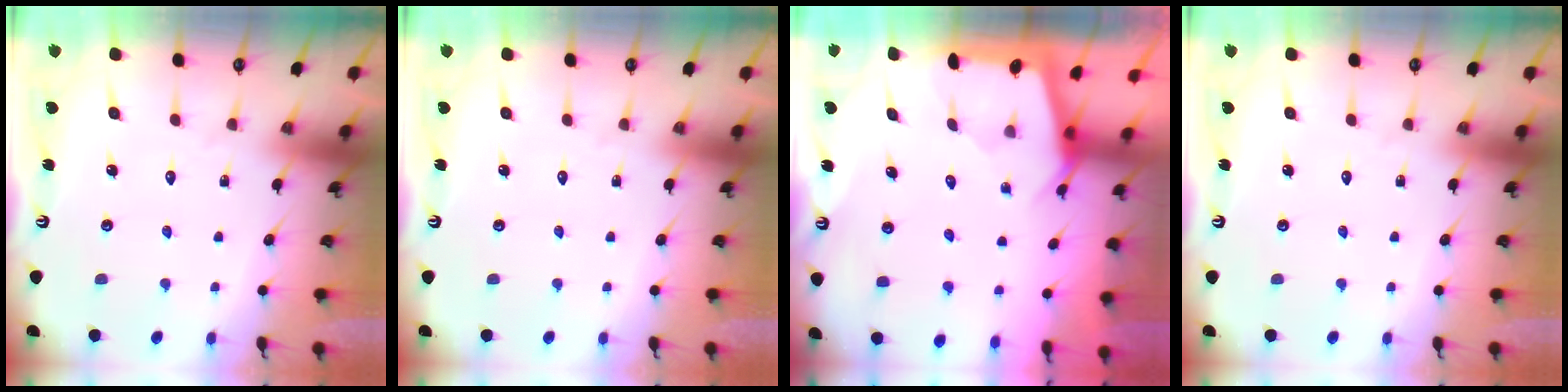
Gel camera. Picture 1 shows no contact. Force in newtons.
{"total": 0.0}
{"total": 2.3, "press": 2.3, "slide": 0.3}
{"total": 0.0}